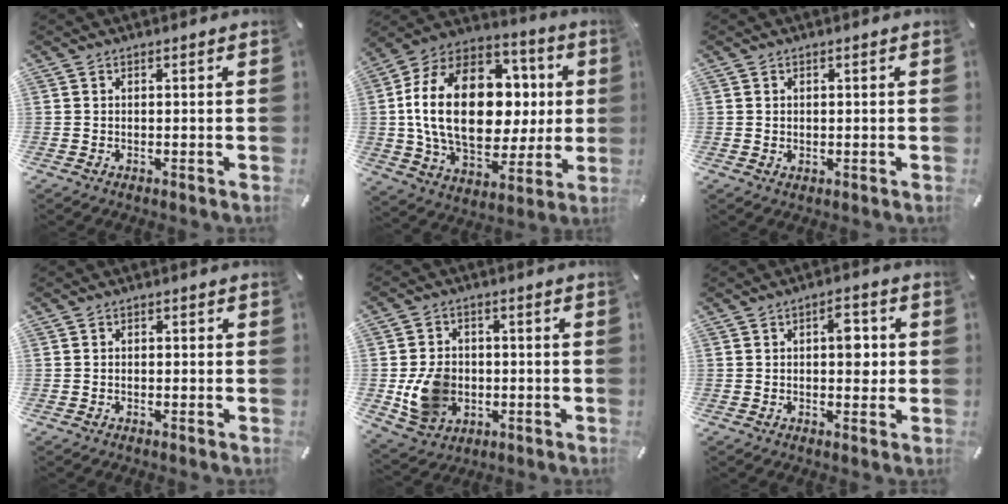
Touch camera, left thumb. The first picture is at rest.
{"total": 26.2, "force": [1.6, 17.5, 19.4], "torque": [-0.382, 0.005, 0.034]}
{"total": 0.9, "force": [0.2, 0.9, 0.2], "torque": [-0.005, 0.004, 0.004]}
{"total": 1.0, "force": [-0.5, 0.8, 0.4], "torque": [-0.008, 0.005, -0.012]}
{"total": 10.7, "force": [-1.7, 9.0, 5.5], "torque": [-0.113, 0.011, -0.029]}
{"total": 5.9, "force": [0.7, 3.3, 4.8], "torque": [-0.055, -0.004, 0.003]}